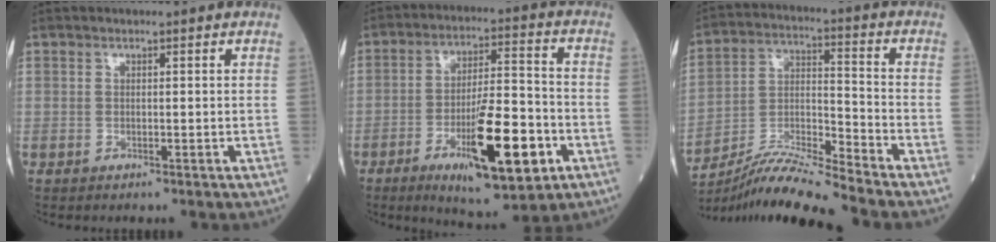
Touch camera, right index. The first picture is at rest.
{"total": 15.5, "force": [-6.1, 3.0, 13.9], "torque": [-0.233, -0.013, -0.090]}
{"total": 12.1, "force": [-11.1, -1.9, 4.5], "torque": [-0.087, 0.000, -0.203]}